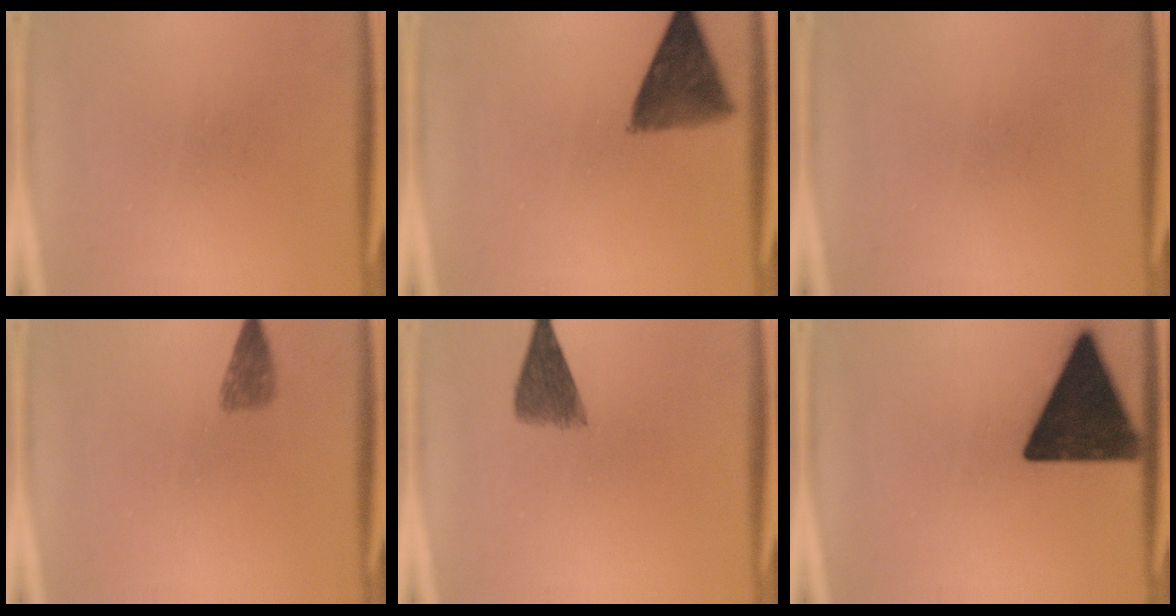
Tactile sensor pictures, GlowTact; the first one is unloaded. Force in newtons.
{"total": 9.0}
{"total": 0.0}
{"total": 2.4}
{"total": 5.2}
{"total": 18.0}